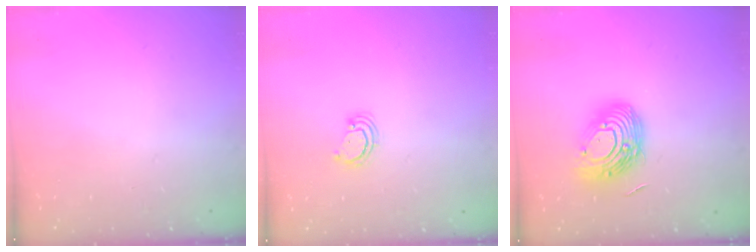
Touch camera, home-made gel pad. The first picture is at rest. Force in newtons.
{"total": 2.9, "press": 2.8, "slide": 0.3}
{"total": 15.2, "press": 15.1, "slide": 1.4}